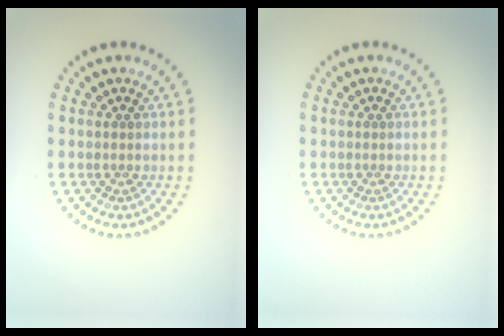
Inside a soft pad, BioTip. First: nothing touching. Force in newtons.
{"total": 0.0}